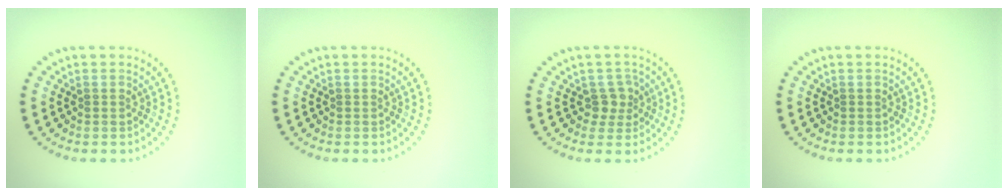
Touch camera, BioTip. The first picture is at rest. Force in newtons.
{"total": 0.0}
{"total": 2.0, "press": 1.4, "slide": 1.4}
{"total": 0.0}